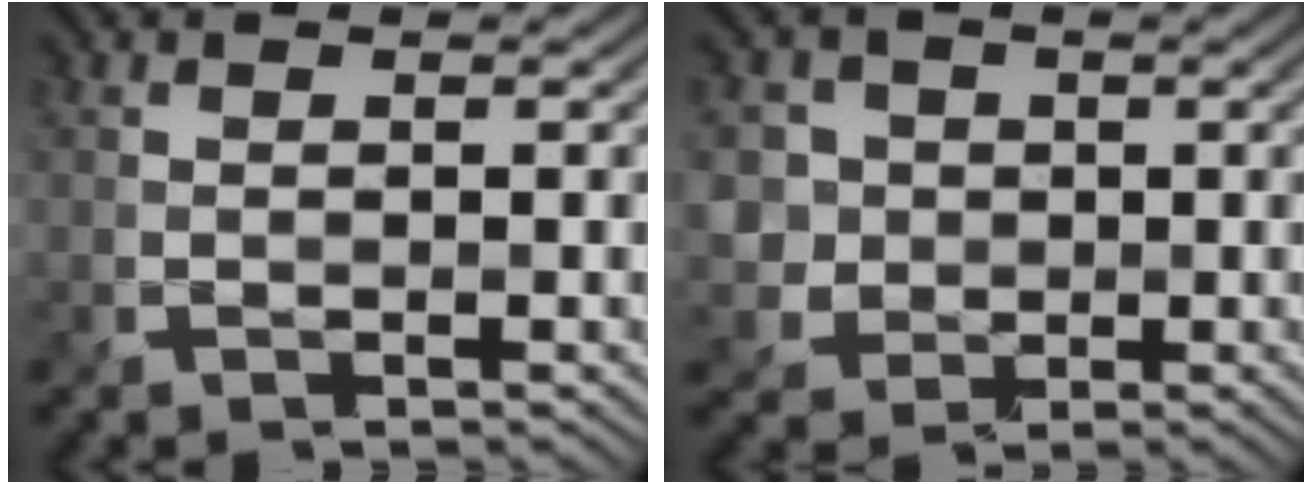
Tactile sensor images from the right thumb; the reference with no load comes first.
{"total": 4.9, "force": [0.9, 4.7, 1.0], "torque": [-0.050, -0.002, 0.018]}